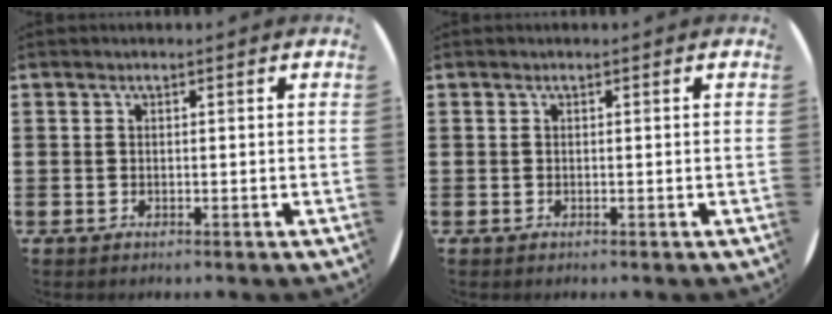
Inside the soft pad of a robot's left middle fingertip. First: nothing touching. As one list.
[{"total": 0.0}]